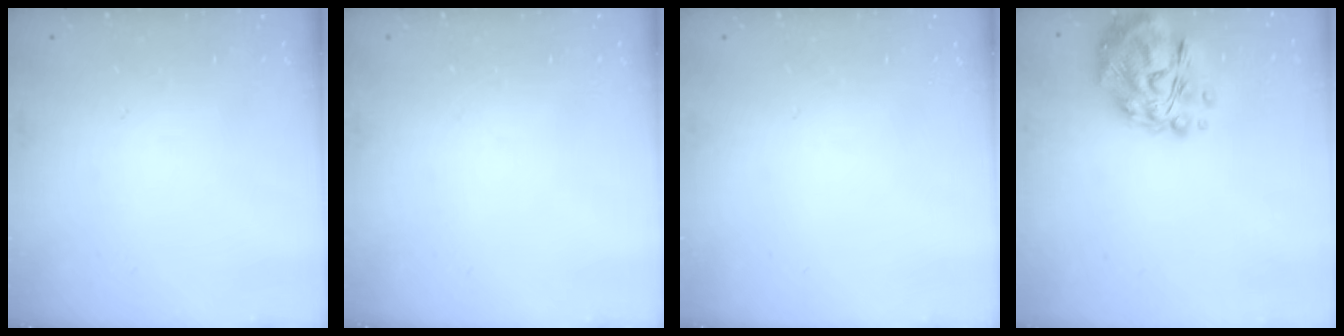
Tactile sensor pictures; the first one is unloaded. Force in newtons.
{"total": 0.0}
{"total": 0.0}
{"total": 14.0, "press": 13.5, "slide": 3.6}